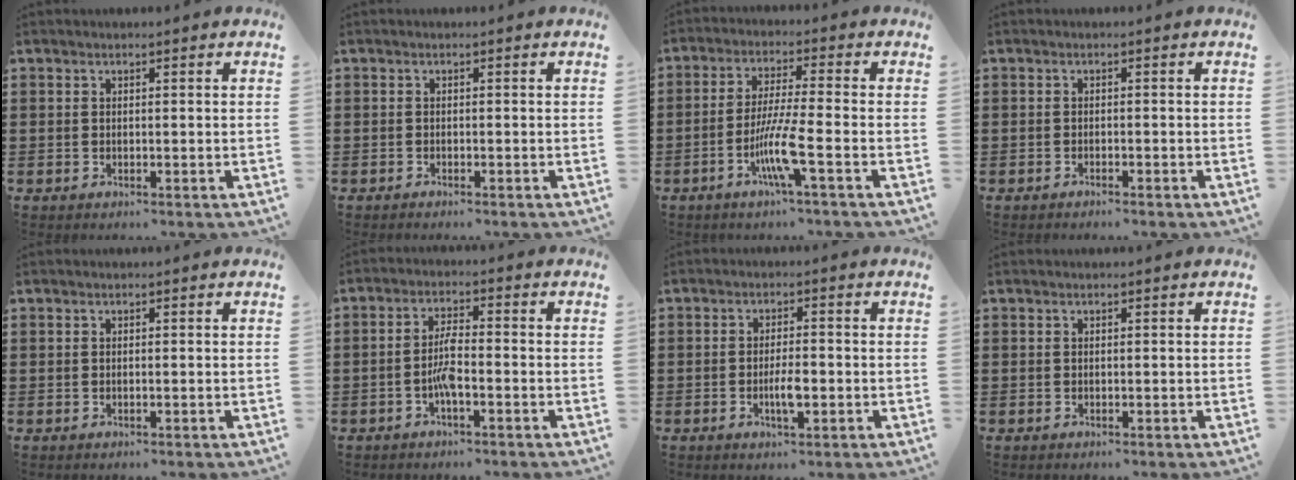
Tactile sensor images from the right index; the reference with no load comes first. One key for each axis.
{"total": 0.6, "fx": -0.6, "fy": 0.1, "fz": 0.1, "tx": -0.004, "ty": -0.001, "tz": -0.012}
{"total": 7.8, "fx": -3.3, "fy": 0.1, "fz": 7.0, "tx": -0.143, "ty": -0.015, "tz": -0.065}
{"total": 0.9, "fx": -0.8, "fy": 0.1, "fz": 0.2, "tx": -0.008, "ty": -0.001, "tz": -0.017}
{"total": 0.0}
{"total": 4.4, "fx": -1.5, "fy": 1.0, "fz": 4.0, "tx": -0.092, "ty": -0.002, "tz": -0.035}
{"total": 3.8, "fx": -1.1, "fy": 1.0, "fz": 3.5, "tx": -0.069, "ty": 0.001, "tz": -0.022}
{"total": 0.0}